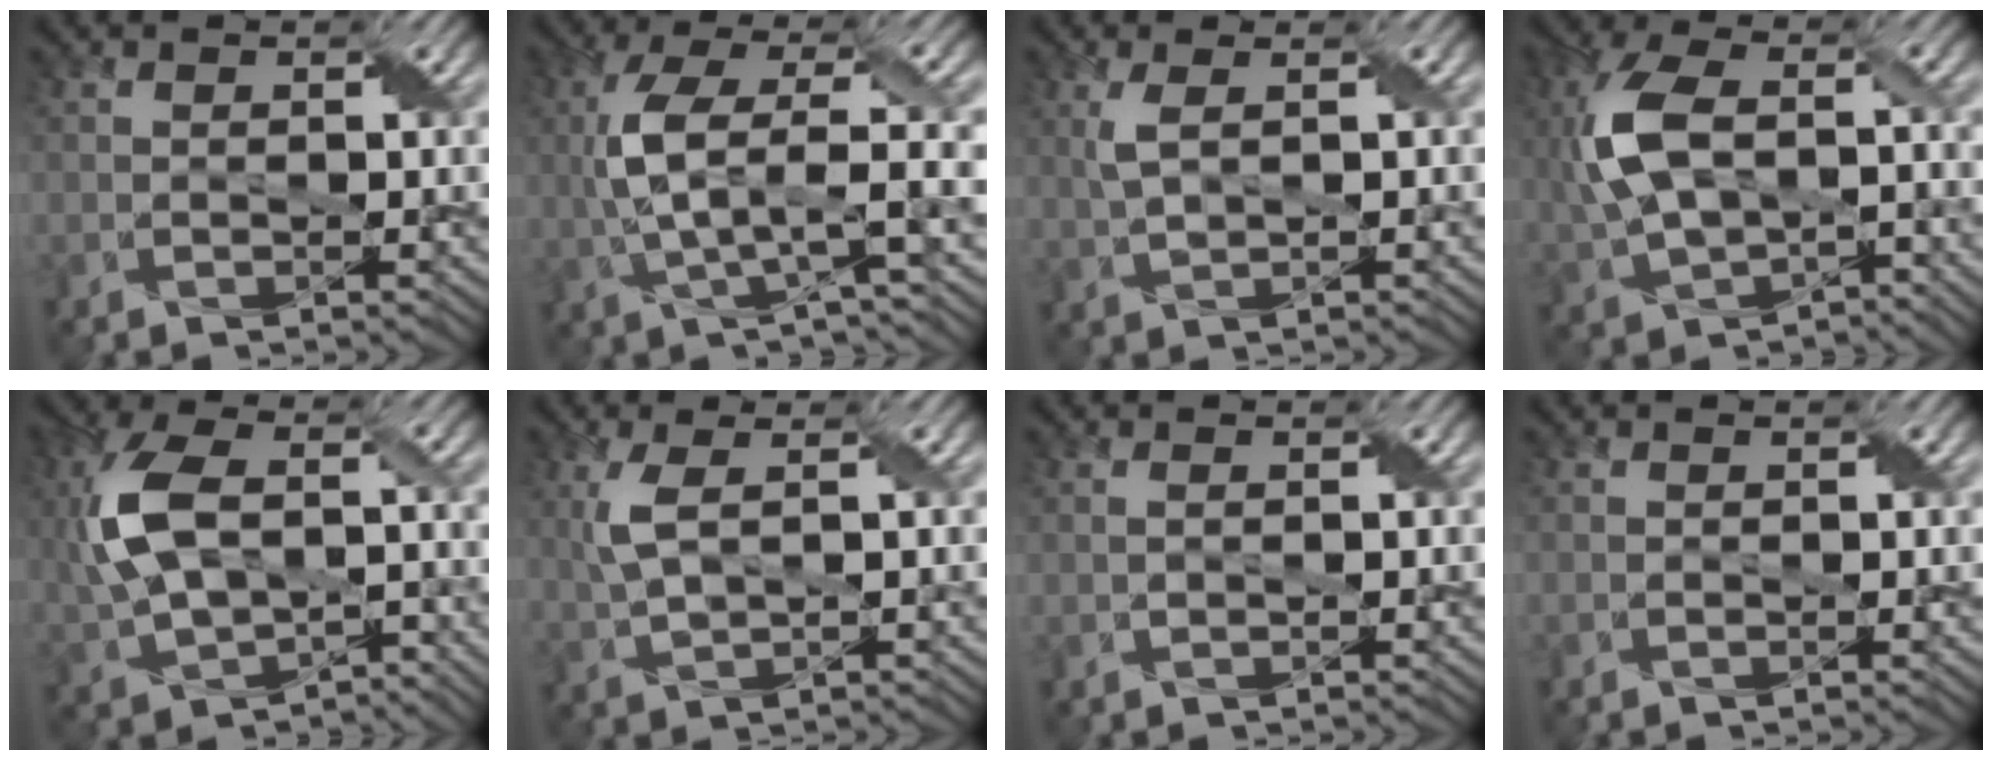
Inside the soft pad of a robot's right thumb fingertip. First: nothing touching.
{"total": 8.6, "force": [0.4, 2.9, 8.1], "torque": [-0.167, 0.015, 0.004]}
{"total": 2.4, "force": [1.0, 0.8, 2.0], "torque": [-0.056, 0.004, 0.023]}
{"total": 9.7, "force": [-0.3, 5.5, 8.1], "torque": [-0.195, 0.005, -0.006]}
{"total": 11.0, "force": [-0.6, 6.4, 8.9], "torque": [-0.211, 0.000, -0.010]}
{"total": 3.7, "force": [1.2, 1.3, 3.2], "torque": [-0.088, 0.006, 0.026]}
{"total": 0.0}
{"total": 0.0}